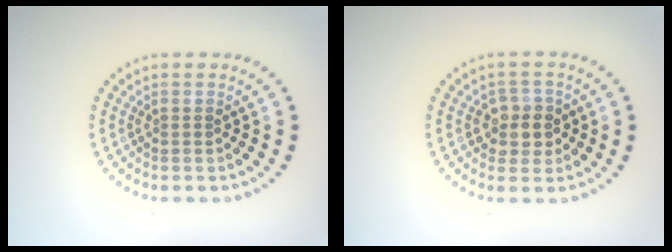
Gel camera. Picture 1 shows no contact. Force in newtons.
{"total": 2.6, "press": 2.4, "slide": 1.0}